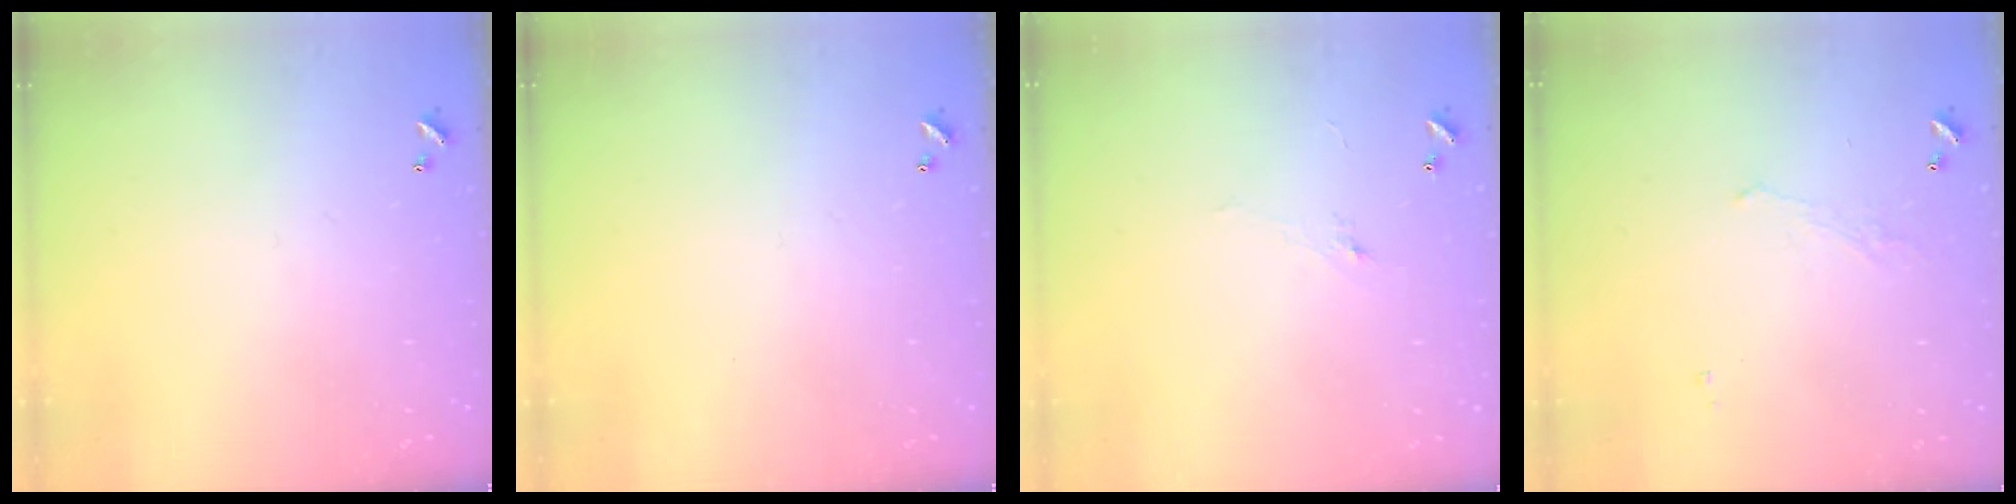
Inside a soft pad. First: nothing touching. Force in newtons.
{"total": 0.0}
{"total": 1.2, "press": 0.8, "slide": 0.8}
{"total": 1.1, "press": 0.8, "slide": 0.7}